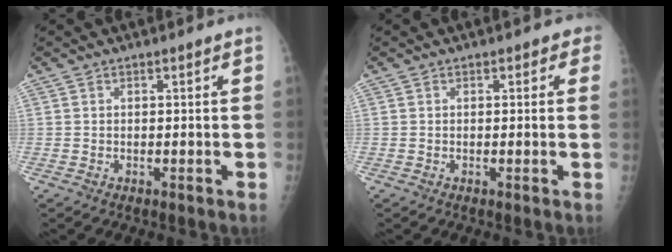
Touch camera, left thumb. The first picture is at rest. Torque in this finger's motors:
{"motor_torque": [0.18, 0.02, 0.30, -0.41, 0.03]}